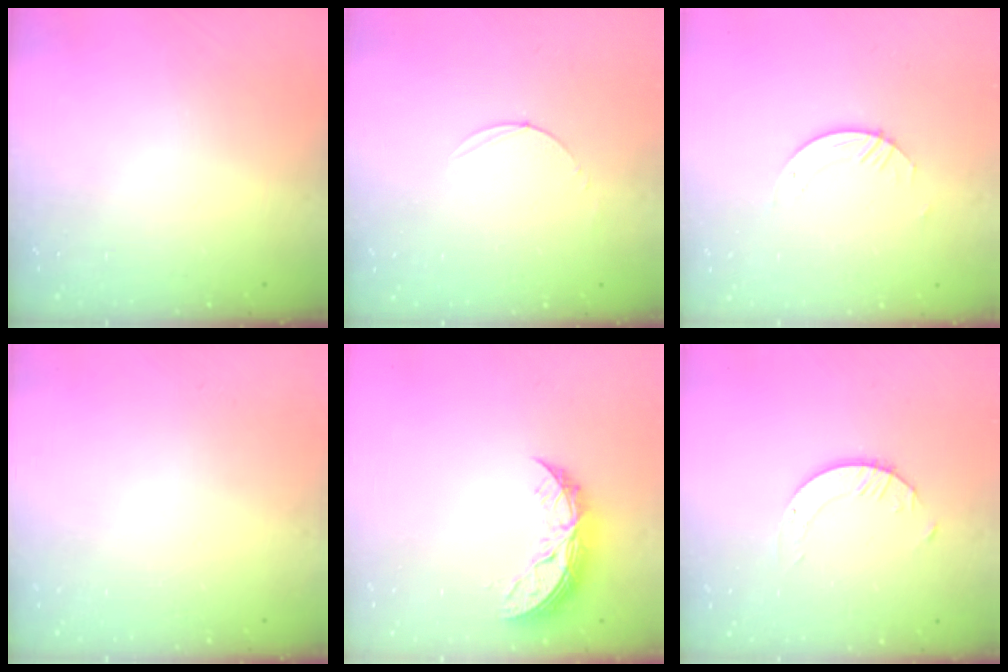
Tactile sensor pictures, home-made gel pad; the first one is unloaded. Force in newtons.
{"total": 3.0, "press": 3.0, "slide": 0.3}
{"total": 2.8, "press": 2.8, "slide": 0.2}
{"total": 0.0}
{"total": 9.3, "press": 9.3, "slide": 0.5}
{"total": 2.1, "press": 2.1, "slide": 0.2}